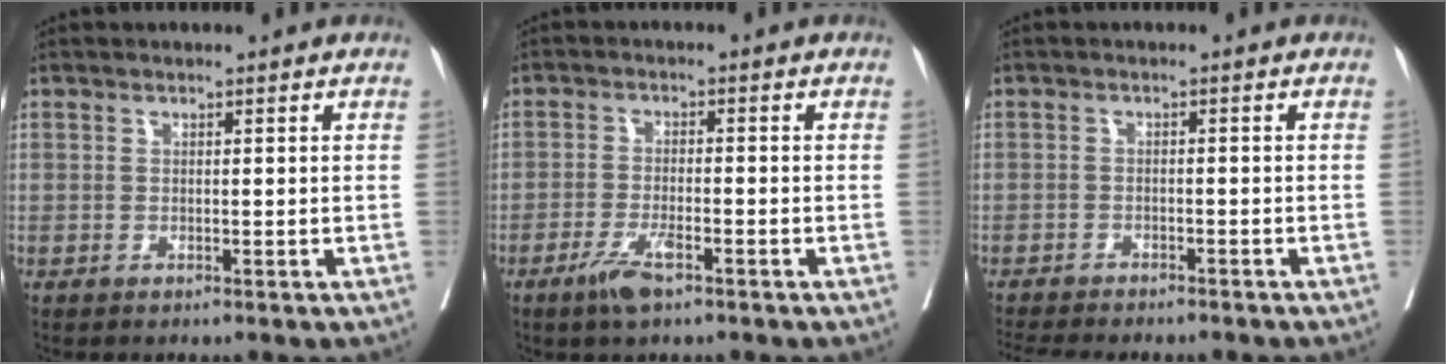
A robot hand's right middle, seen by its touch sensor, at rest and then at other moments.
{"total": 4.5, "force": [-2.8, 0.8, 3.4], "torque": [-0.070, -0.005, -0.051]}
{"total": 11.4, "force": [-10.1, 2.3, 4.7], "torque": [-0.072, -0.010, -0.135]}